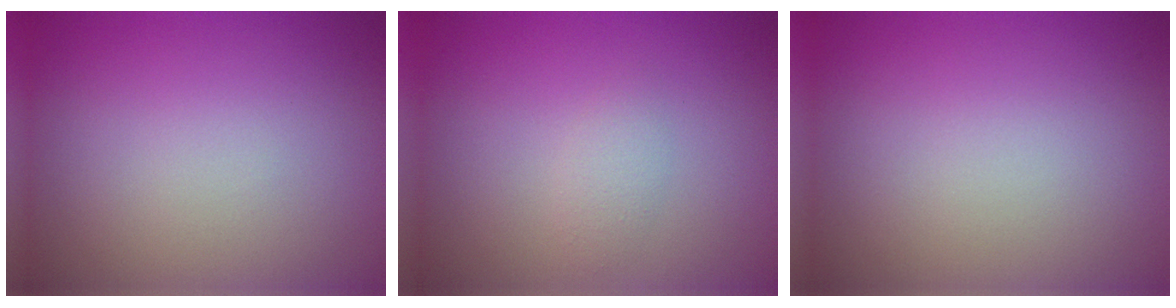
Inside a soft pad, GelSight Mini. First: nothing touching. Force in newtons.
{"total": 1.1, "press": 1.1, "slide": 0.1}
{"total": 0.0}